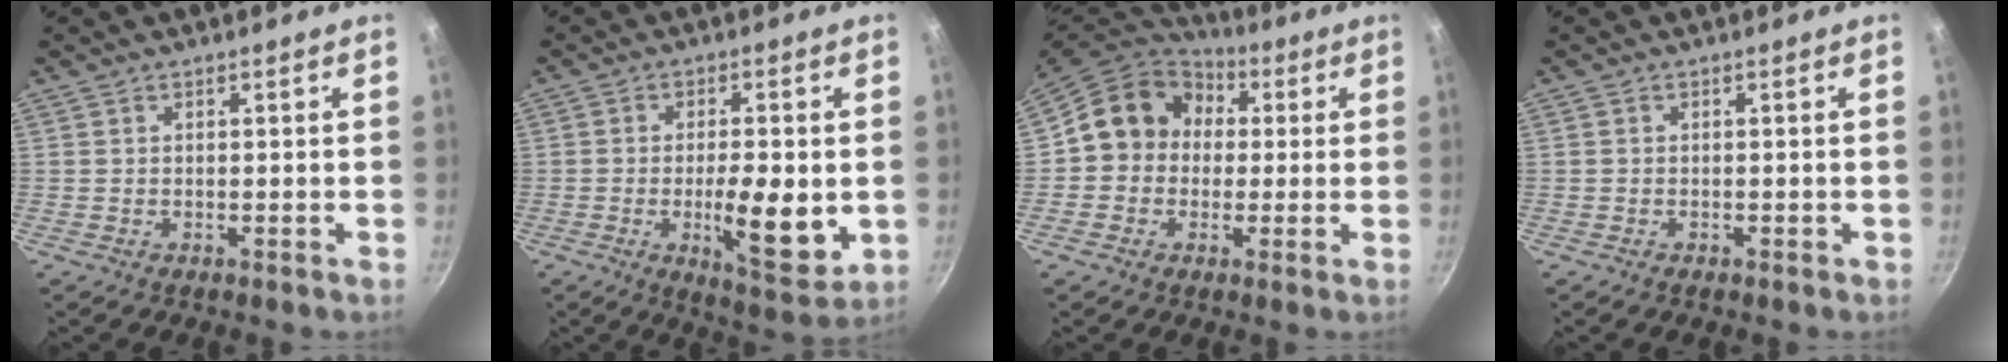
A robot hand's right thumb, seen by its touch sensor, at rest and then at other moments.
{"total": 11.8, "force": [-1.9, 4.1, 11.0], "torque": [-0.160, -0.011, -0.022]}
{"total": 13.3, "force": [1.4, 11.8, 6.0], "torque": [-0.065, 0.033, 0.002]}
{"total": 0.6, "force": [-0.4, 0.4, 0.3], "torque": [-0.001, 0.001, -0.006]}